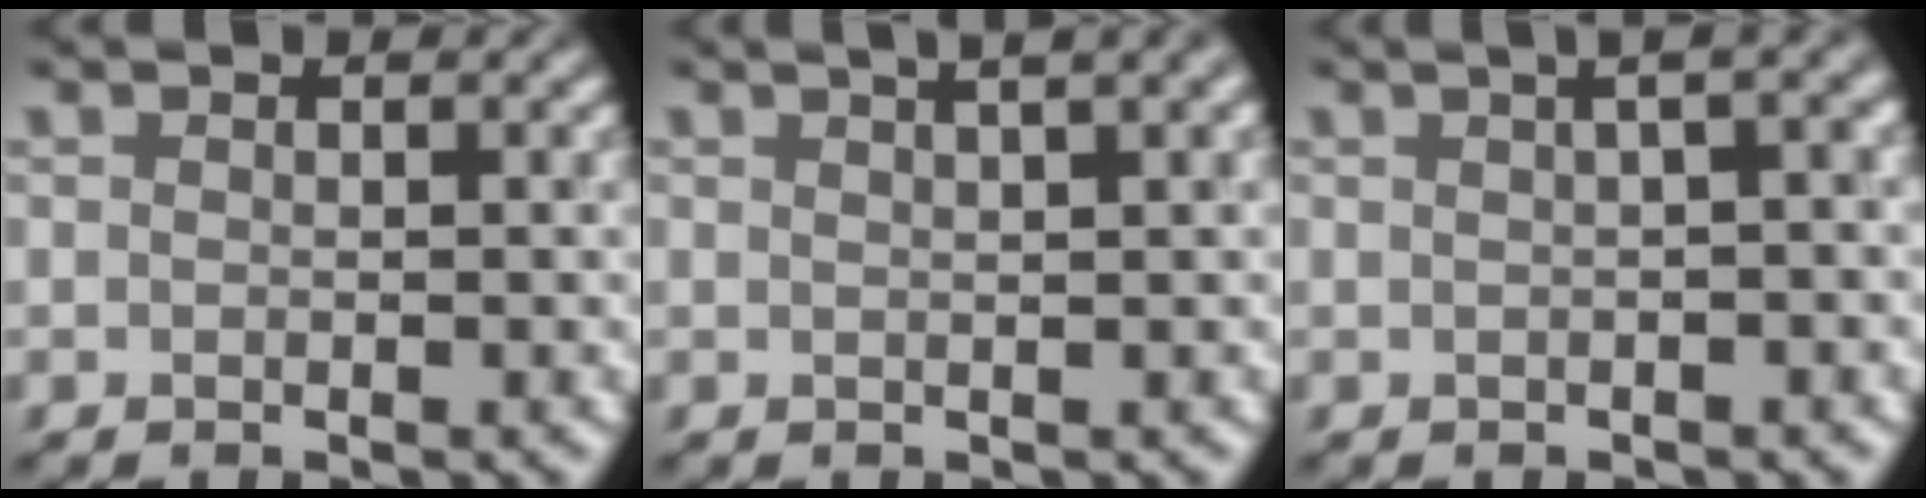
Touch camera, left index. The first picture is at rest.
{"total": 5.4, "force": [3.2, 1.9, 3.9], "torque": [-0.032, 0.039, 0.020]}
{"total": 5.5, "force": [1.4, 2.3, 4.8], "torque": [-0.024, 0.025, 0.007]}